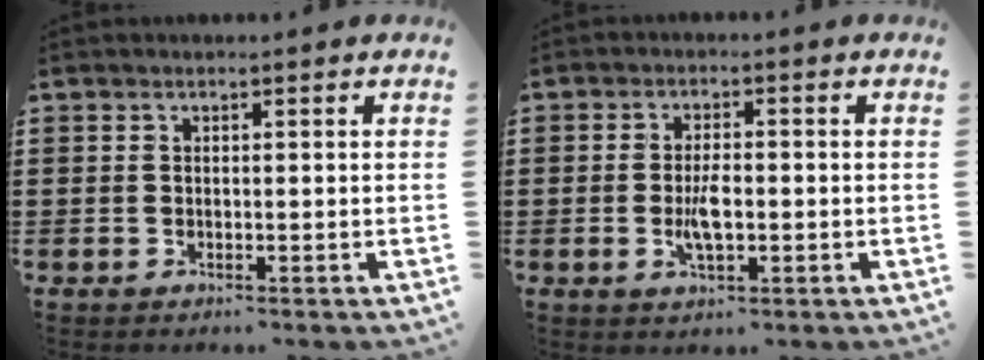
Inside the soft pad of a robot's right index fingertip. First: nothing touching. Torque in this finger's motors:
{"motor_torque": [1.65, 0.48, 0.57, 0.12]}